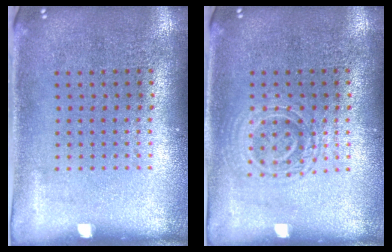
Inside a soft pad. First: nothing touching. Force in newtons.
{"total": 1.1, "press": 1.0, "slide": 0.3}